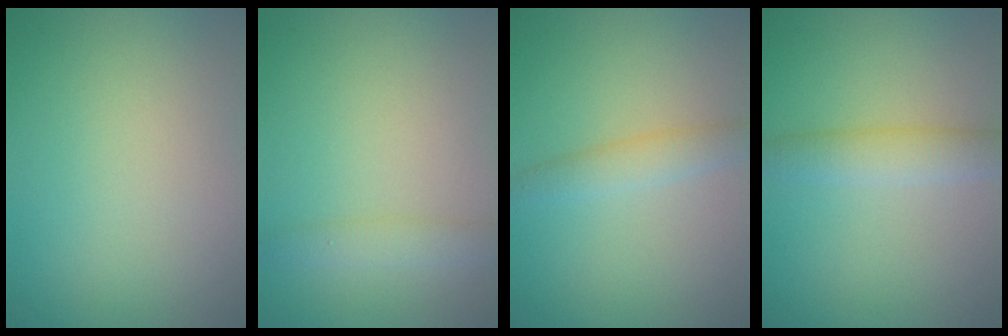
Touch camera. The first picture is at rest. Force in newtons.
{"total": 2.0, "press": 2.0, "slide": 0.0}
{"total": 2.2, "press": 2.2, "slide": 0.2}
{"total": 3.0, "press": 3.0, "slide": 0.1}